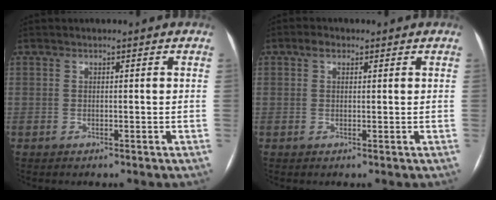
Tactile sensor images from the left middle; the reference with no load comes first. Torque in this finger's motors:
{"motor_torque": [0.20, -0.20, 0.16, 0.01]}